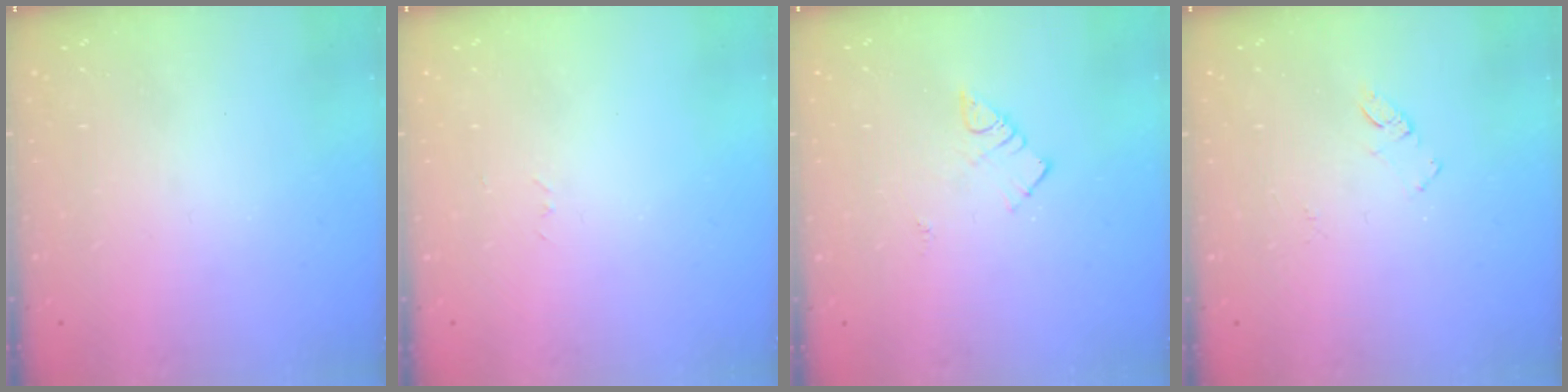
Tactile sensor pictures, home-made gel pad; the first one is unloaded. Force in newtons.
{"total": 2.6, "press": 2.6, "slide": 0.4}
{"total": 5.2, "press": 5.2, "slide": 0.2}
{"total": 6.2, "press": 6.2, "slide": 0.5}